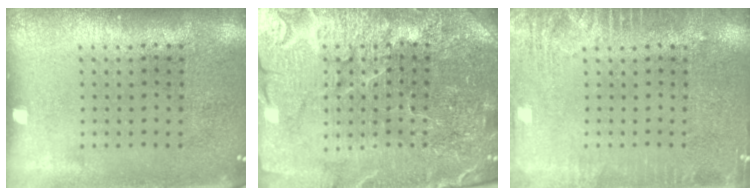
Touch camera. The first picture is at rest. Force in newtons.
{"total": 5.4, "press": 4.9, "slide": 2.1}
{"total": 2.7, "press": 2.7, "slide": 0.4}